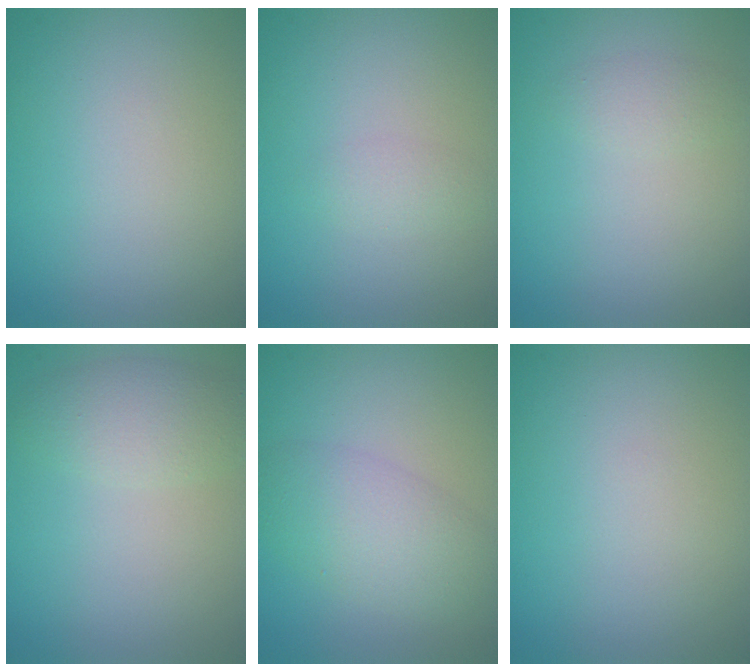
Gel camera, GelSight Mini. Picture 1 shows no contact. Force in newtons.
{"total": 1.2, "press": 1.2, "slide": 0.1}
{"total": 1.1, "press": 1.1, "slide": 0.1}
{"total": 2.7, "press": 2.7, "slide": 0.2}
{"total": 4.5, "press": 4.5, "slide": 0.2}
{"total": 0.0}